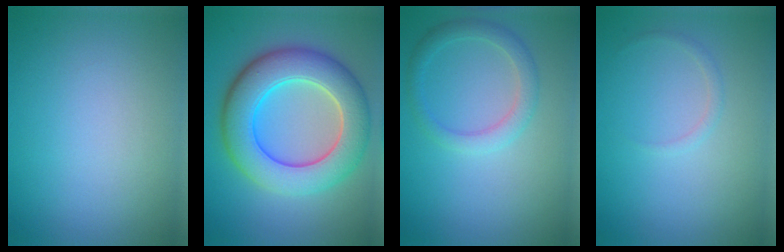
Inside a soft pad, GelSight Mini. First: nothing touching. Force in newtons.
{"total": 9.2, "press": 9.1, "slide": 0.6}
{"total": 2.3, "press": 2.3, "slide": 0.1}
{"total": 0.7, "press": 0.7, "slide": 0.1}